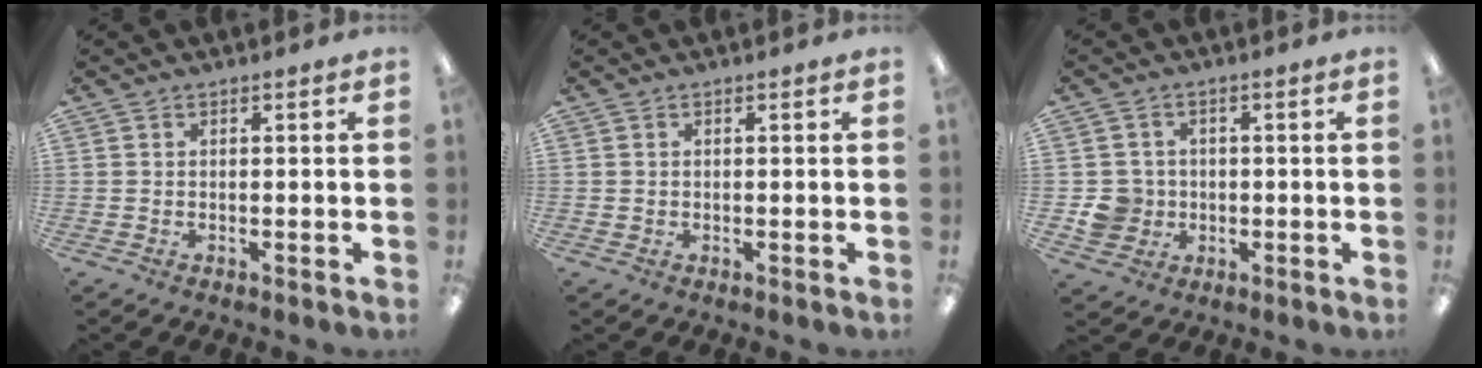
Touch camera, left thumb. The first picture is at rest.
{"total": 0.6, "force": [0.2, 0.6, -0.2], "torque": [0.005, 0.003, 0.003]}
{"total": 6.5, "force": [-0.8, 6.3, 1.5], "torque": [-0.032, 0.011, -0.012]}